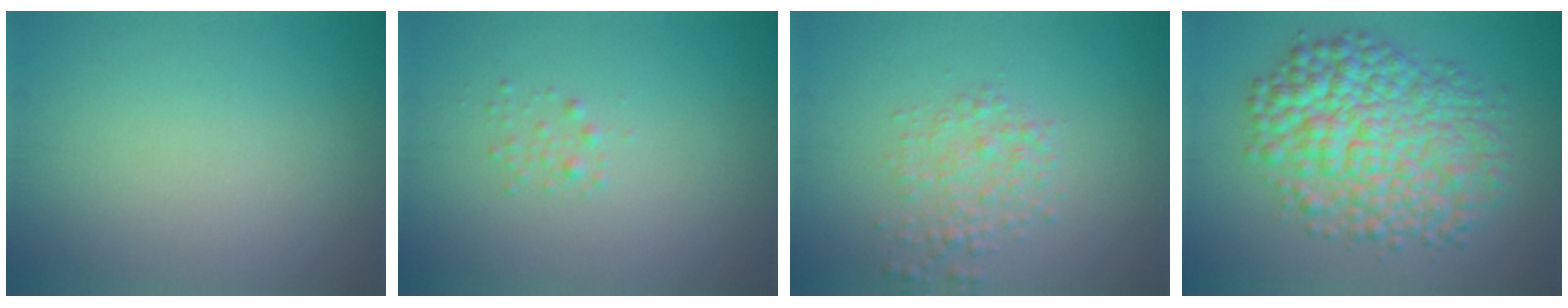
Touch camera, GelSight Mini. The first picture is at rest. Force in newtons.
{"total": 0.9, "press": 0.9, "slide": 0.0}
{"total": 2.5, "press": 2.5, "slide": 0.1}
{"total": 9.0, "press": 9.0, "slide": 0.1}